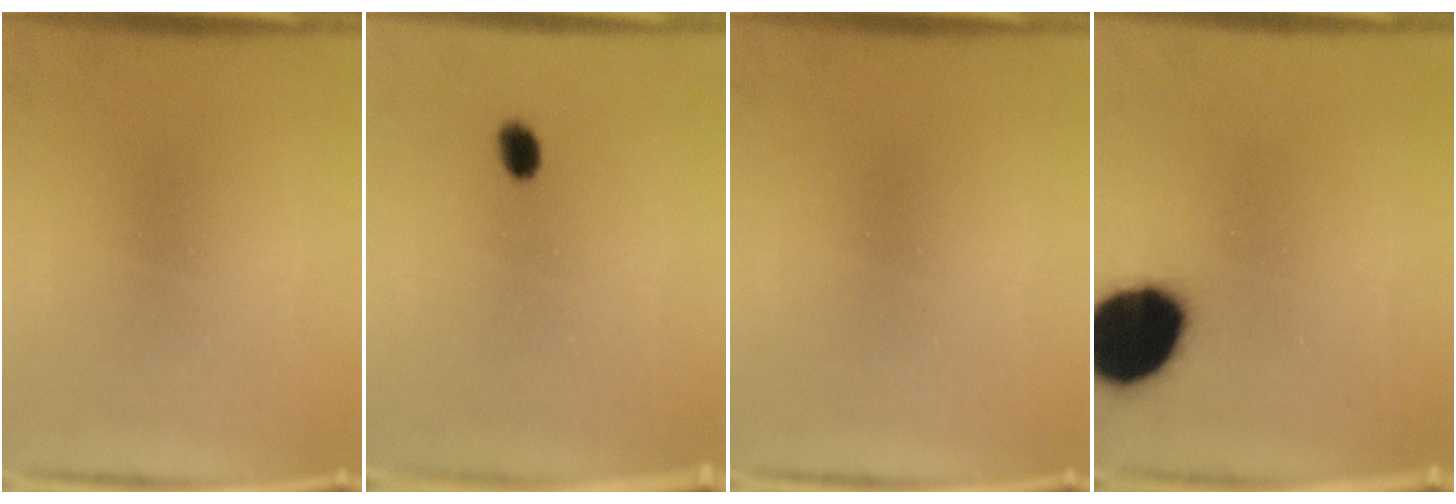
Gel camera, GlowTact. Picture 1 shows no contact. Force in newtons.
{"total": 2.4}
{"total": 0.0}
{"total": 18.6}